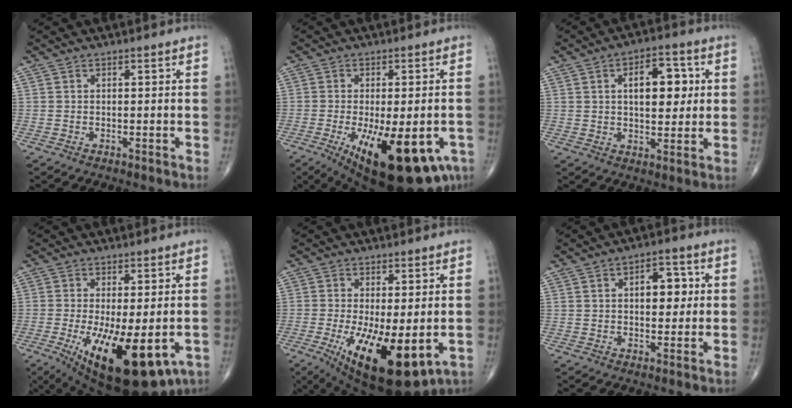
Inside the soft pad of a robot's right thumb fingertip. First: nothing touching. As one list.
[{"total": 20.8, "force": [-8.6, 8.2, 17.1], "torque": [-0.206, -0.018, -0.107]}, {"total": 10.1, "force": [2.1, 5.4, 8.3], "torque": [-0.091, 0.001, 0.030]}, {"total": 18.6, "force": [-6.2, 6.9, 16.1], "torque": [-0.239, -0.028, -0.076]}, {"total": 16.6, "force": [-4.5, 6.1, 14.8], "torque": [-0.237, -0.030, -0.050]}, {"total": 7.1, "force": [1.3, 4.0, 5.7], "torque": [-0.051, 0.002, 0.017]}]